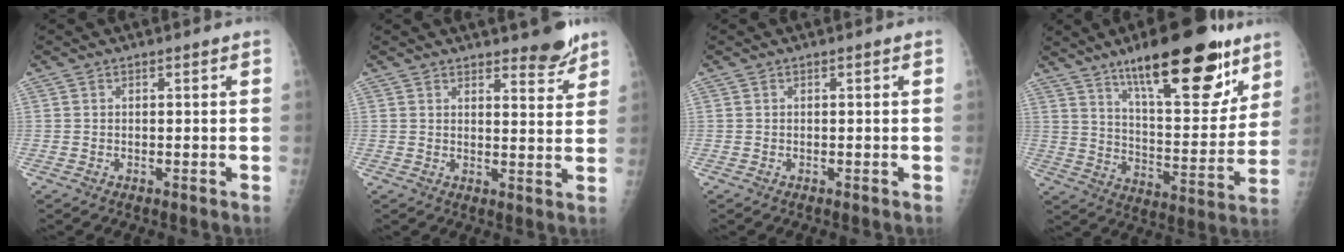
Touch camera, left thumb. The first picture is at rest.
{"total": 5.2, "force": [4.3, 1.5, 2.6], "torque": [-0.014, -0.033, 0.058]}
{"total": 0.0}
{"total": 23.8, "force": [15.0, 7.7, 16.8], "torque": [-0.205, -0.066, 0.235]}